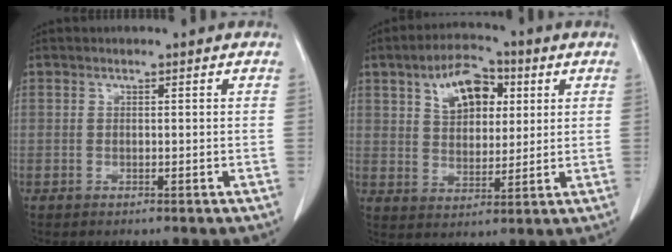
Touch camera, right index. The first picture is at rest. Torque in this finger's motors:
{"motor_torque": [0.45, 0.42, 0.16, 0.07]}